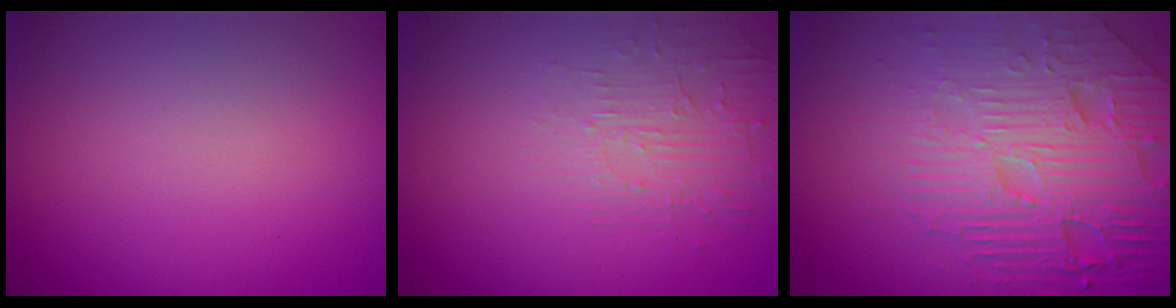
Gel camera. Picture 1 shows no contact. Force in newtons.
{"total": 1.9, "press": 0.8, "slide": 1.7}
{"total": 8.7, "press": 6.1, "slide": 6.2}